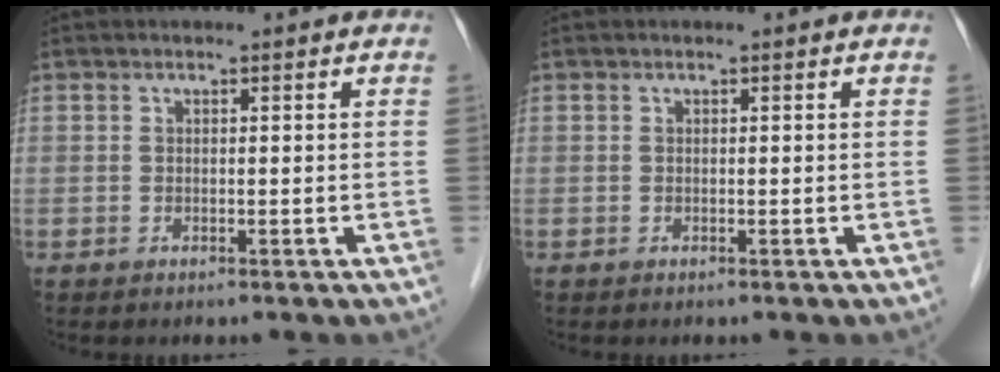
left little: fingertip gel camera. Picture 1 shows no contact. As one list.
[{"total": 0.0}]